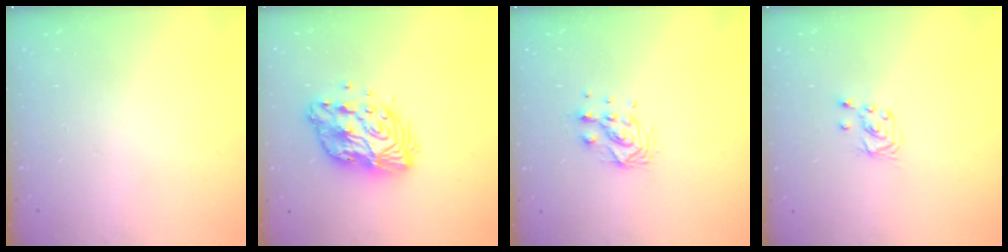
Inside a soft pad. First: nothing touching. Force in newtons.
{"total": 12.8, "press": 12.8, "slide": 1.0}
{"total": 7.8, "press": 7.8, "slide": 0.7}
{"total": 3.4, "press": 3.4, "slide": 0.3}